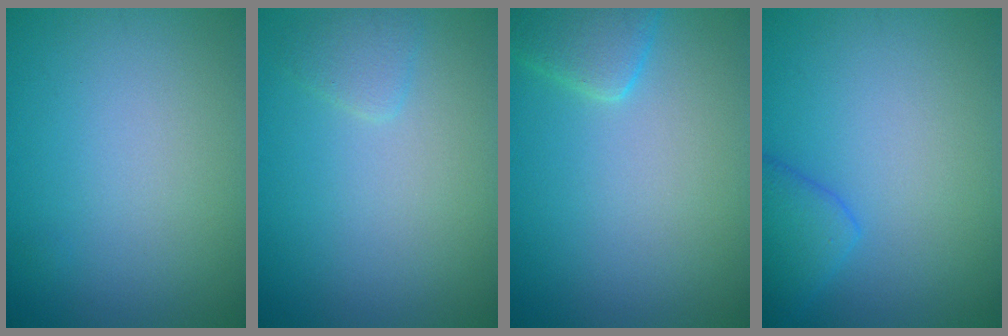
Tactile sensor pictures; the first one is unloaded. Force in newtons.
{"total": 1.2, "press": 1.2, "slide": 0.1}
{"total": 2.9, "press": 2.9, "slide": 0.1}
{"total": 2.9, "press": 2.9, "slide": 0.2}